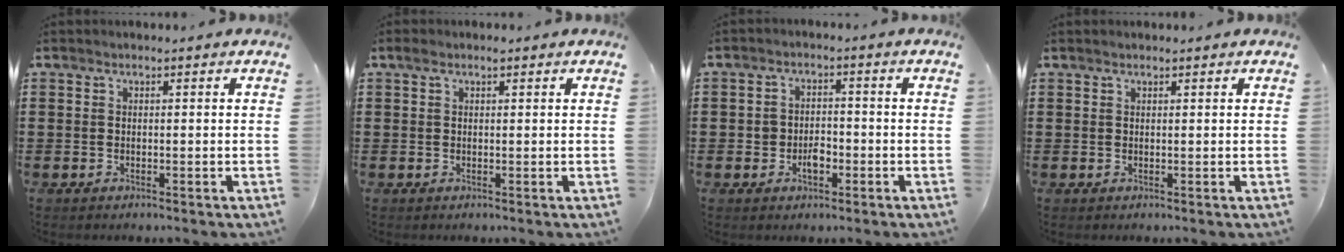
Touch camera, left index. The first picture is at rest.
{"total": 1.2, "force": [0.5, 0.7, 0.8], "torque": [-0.010, 0.003, 0.006]}
{"total": 2.8, "force": [-1.0, 2.0, 1.7], "torque": [-0.037, 0.004, -0.022]}
{"total": 0.5, "force": [0.4, 0.1, 0.3], "torque": [-0.005, 0.000, 0.009]}